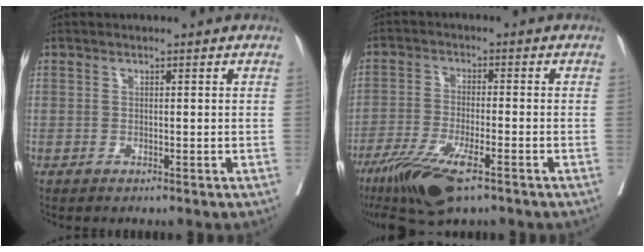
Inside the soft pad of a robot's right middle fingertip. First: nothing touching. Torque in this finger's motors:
{"motor_torque": [0.73, -0.76, 0.22, 0.12]}